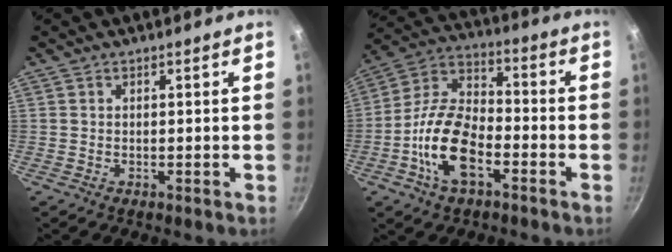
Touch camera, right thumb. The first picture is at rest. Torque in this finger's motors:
{"motor_torque": [0.33, 0.73, 0.29, -0.27, 0.18]}